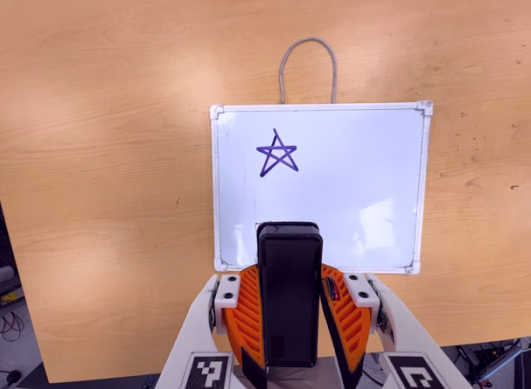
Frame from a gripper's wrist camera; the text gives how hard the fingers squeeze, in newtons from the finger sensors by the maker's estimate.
{"total": 7.1, "left": 5.5, "right": 8.7}